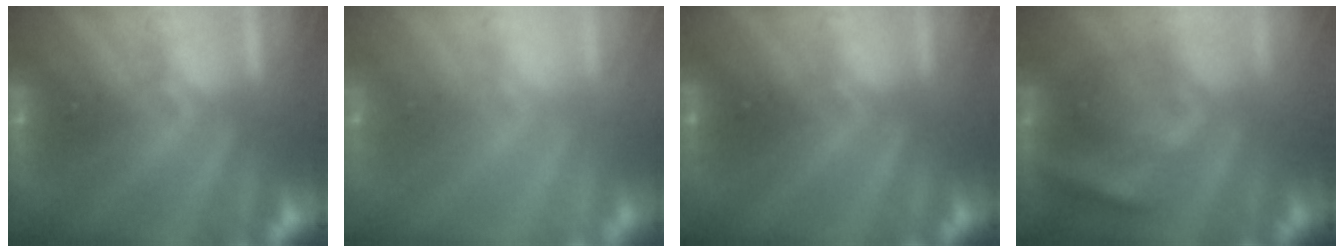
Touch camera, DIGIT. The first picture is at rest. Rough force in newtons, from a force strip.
{"total": 8.9}
{"total": 2.2}
{"total": 3.6}